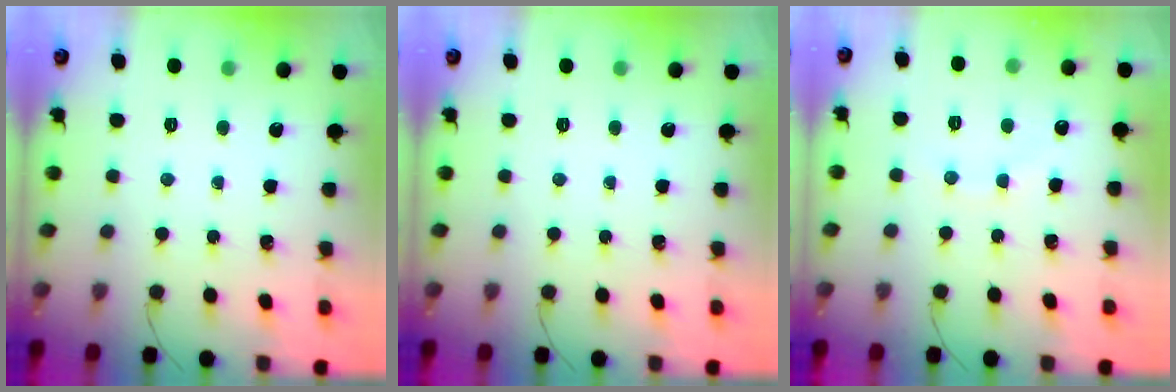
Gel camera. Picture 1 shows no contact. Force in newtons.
{"total": 0.0}
{"total": 5.6, "press": 5.4, "slide": 1.5}